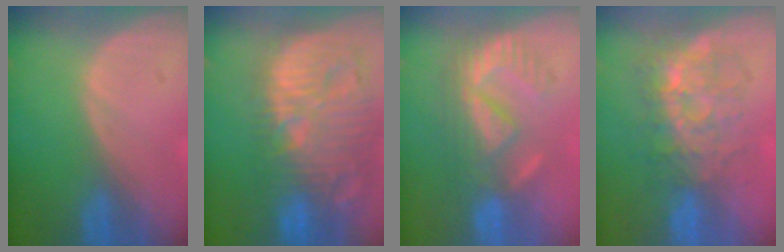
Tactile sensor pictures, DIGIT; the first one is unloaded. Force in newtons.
{"total": 14.7, "press": 12.8, "slide": 7.2}
{"total": 8.3, "press": 7.7, "slide": 3.1}
{"total": 8.8, "press": 7.5, "slide": 4.5}